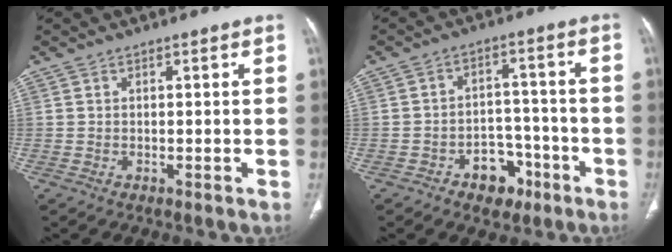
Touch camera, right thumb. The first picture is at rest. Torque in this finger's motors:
{"motor_torque": [3.30, -0.21, 0.13, -0.67, -0.03]}